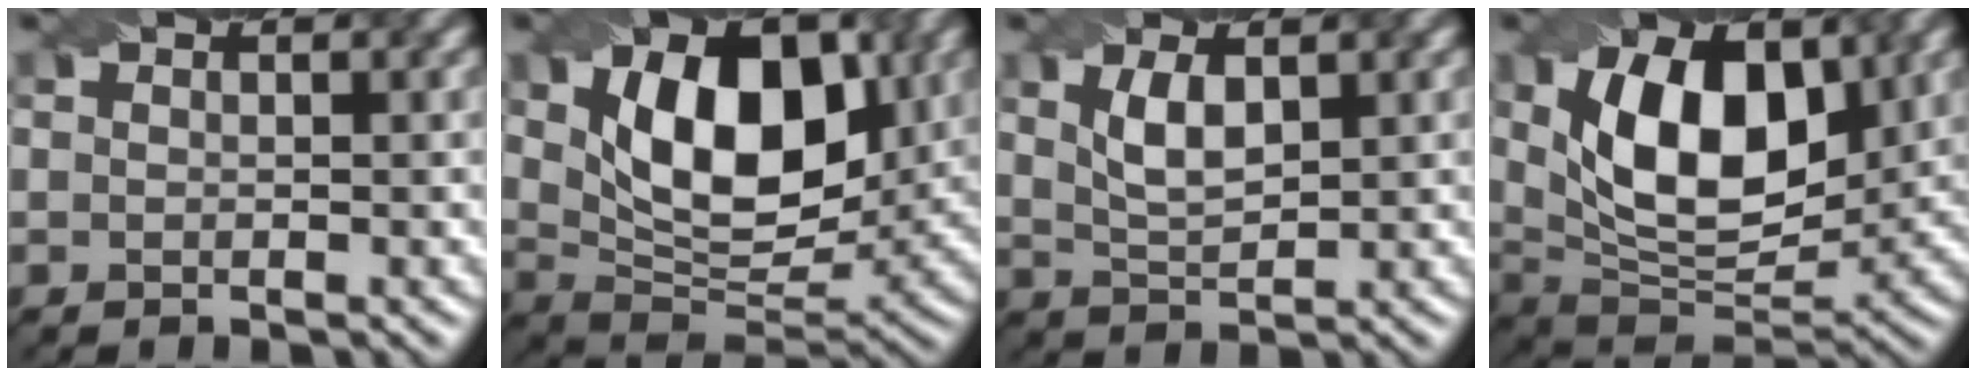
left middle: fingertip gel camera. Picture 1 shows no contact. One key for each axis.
{"total": 11.3, "fx": 2.6, "fy": 6.5, "fz": 8.9, "tx": -0.141, "ty": 0.001, "tz": 0.043}
{"total": 3.1, "fx": 0.9, "fy": 1.3, "fz": 2.6, "tx": -0.062, "ty": 0.004, "tz": 0.024}
{"total": 11.2, "fx": 2.5, "fy": 6.2, "fz": 9.0, "tx": -0.149, "ty": 0.003, "tz": 0.041}